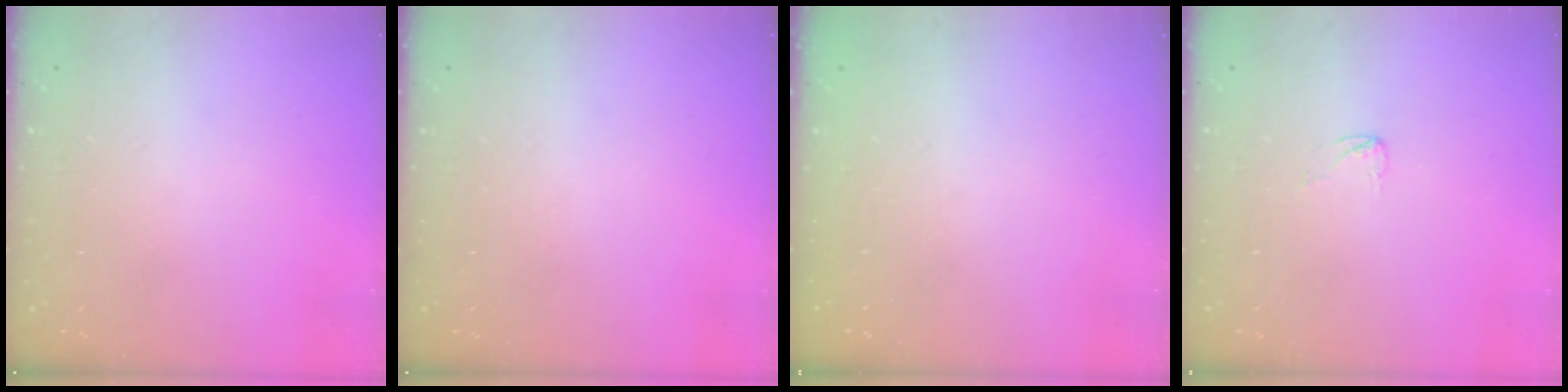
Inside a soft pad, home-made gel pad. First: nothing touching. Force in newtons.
{"total": 0.0}
{"total": 0.0}
{"total": 2.6, "press": 2.6, "slide": 0.2}